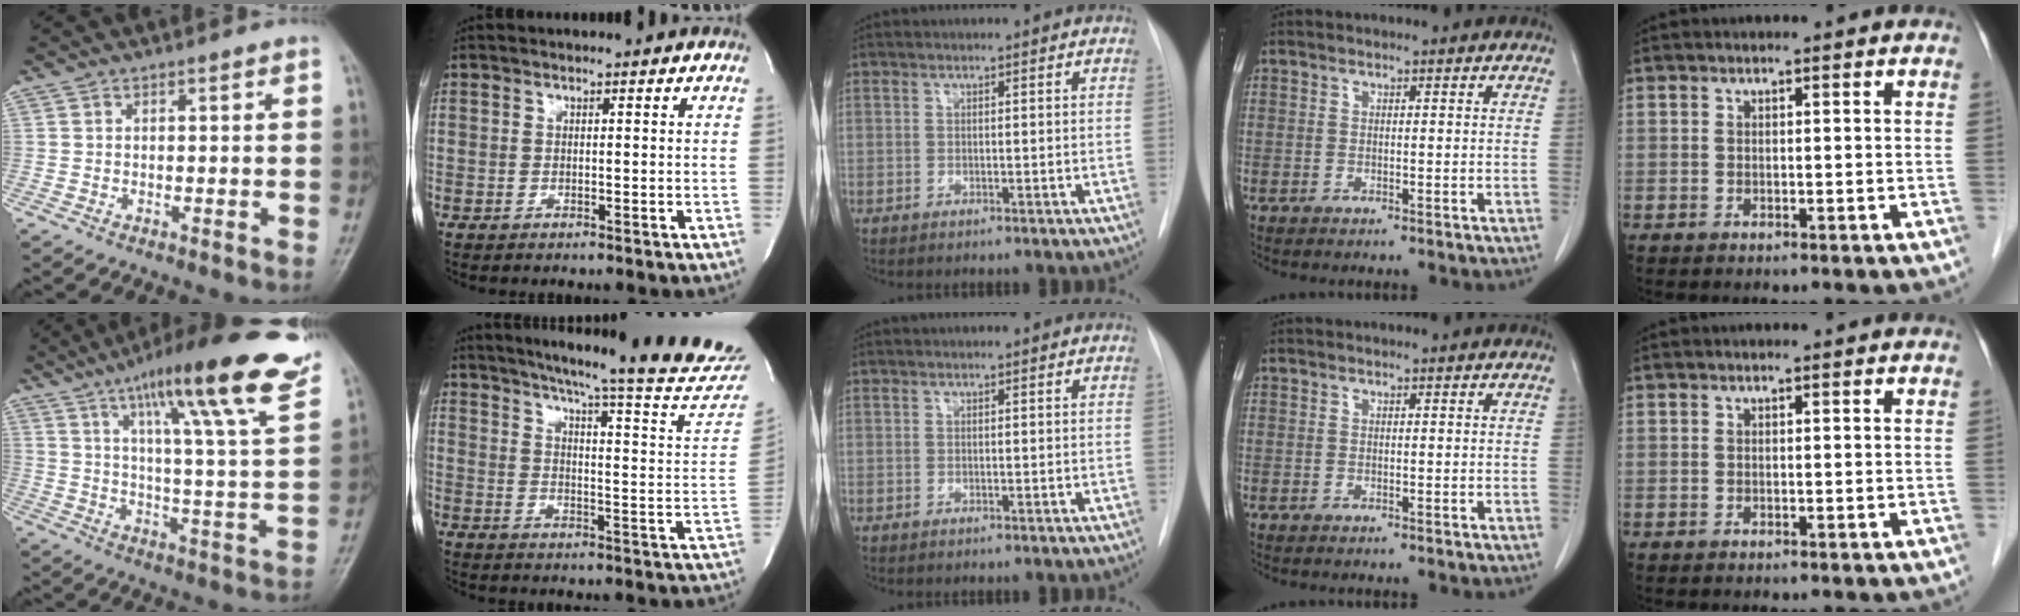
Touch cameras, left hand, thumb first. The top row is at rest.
{"thumb": {"total": 24.5, "force": [14.8, 3.3, 19.2], "torque": [-0.267, -0.038, 0.212]}, "index": {"total": 28.1, "force": [25.3, 0.4, 12.1], "torque": [-0.179, -0.107, 0.304]}}